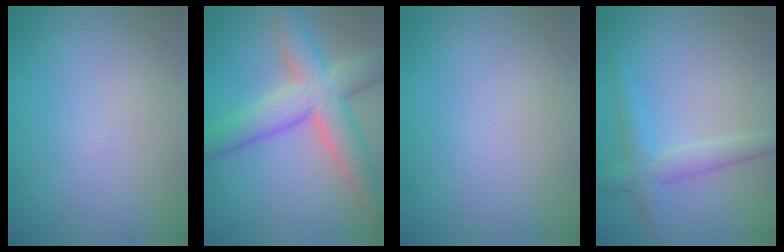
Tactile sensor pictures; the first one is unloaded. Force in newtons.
{"total": 7.8, "press": 7.8, "slide": 0.5}
{"total": 0.0}
{"total": 2.8, "press": 2.8, "slide": 0.1}